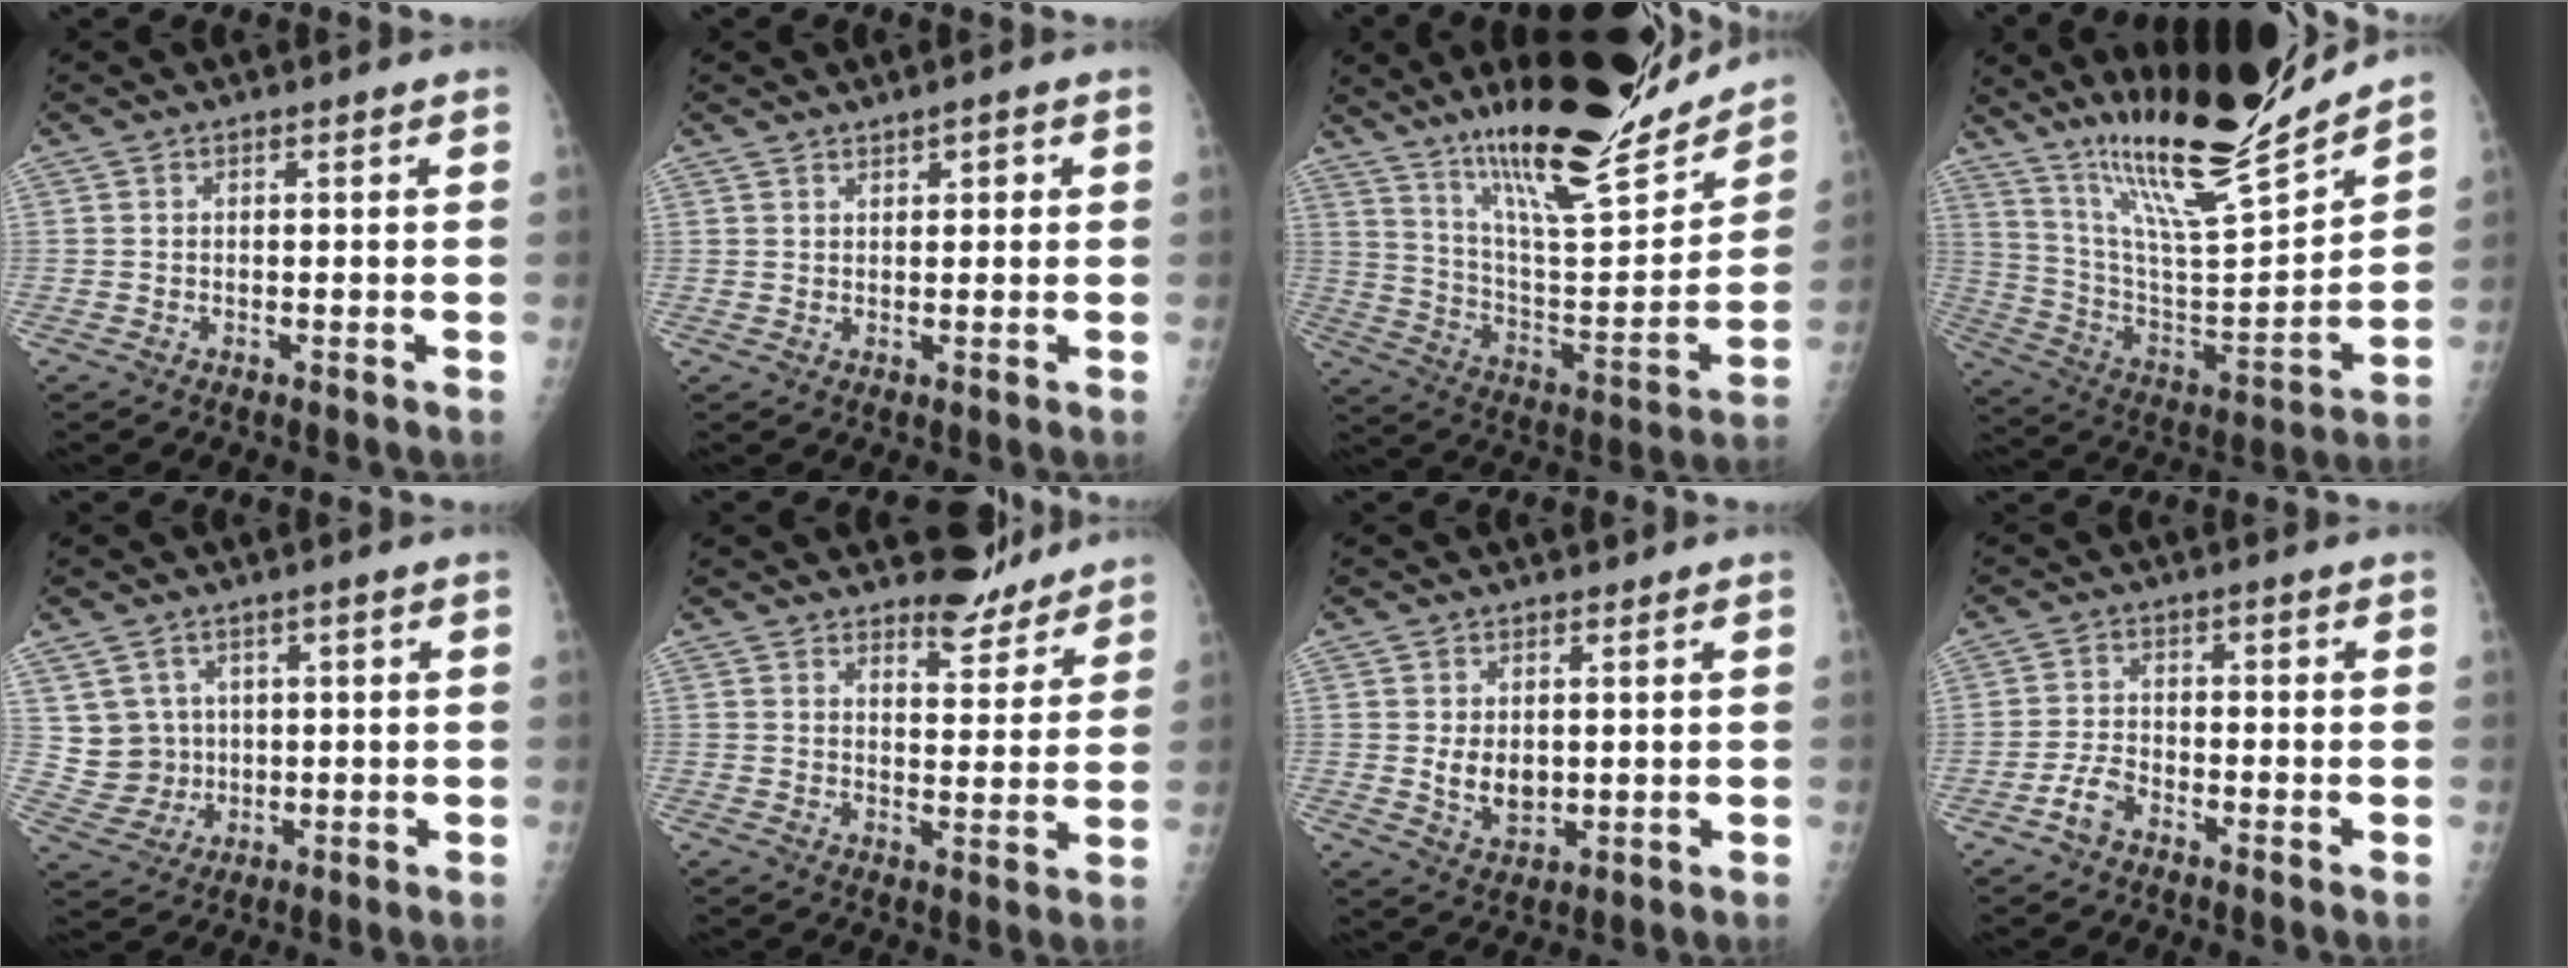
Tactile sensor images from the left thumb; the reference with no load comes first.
{"total": 1.9, "force": [1.0, 1.4, 0.7], "torque": [0.006, -0.002, 0.011]}
{"total": 25.4, "force": [19.2, 5.8, 15.6], "torque": [-0.213, -0.096, 0.315]}
{"total": 22.3, "force": [18.4, 2.2, 12.4], "torque": [-0.182, -0.102, 0.325]}
{"total": 7.3, "force": [1.6, 7.0, 1.3], "torque": [0.011, -0.004, 0.039]}
{"total": 6.2, "force": [5.7, 2.2, 0.8], "torque": [0.012, -0.053, 0.083]}
{"total": 5.7, "force": [0.5, 4.2, 3.8], "torque": [-0.043, -0.011, 0.021]}
{"total": 3.9, "force": [-2.6, 2.0, 2.1], "torque": [-0.038, 0.017, -0.052]}